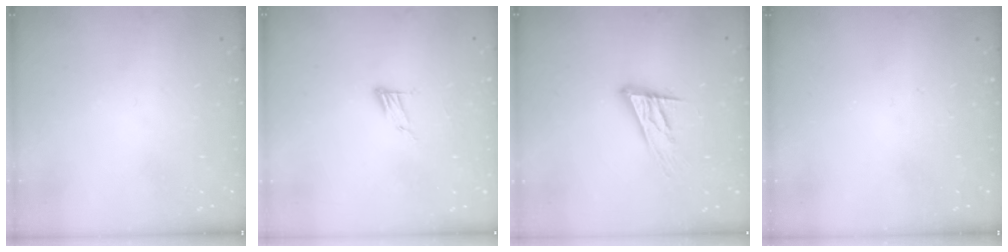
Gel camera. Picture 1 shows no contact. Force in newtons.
{"total": 6.1, "press": 6.1, "slide": 0.5}
{"total": 15.2, "press": 15.0, "slide": 2.7}
{"total": 0.0}